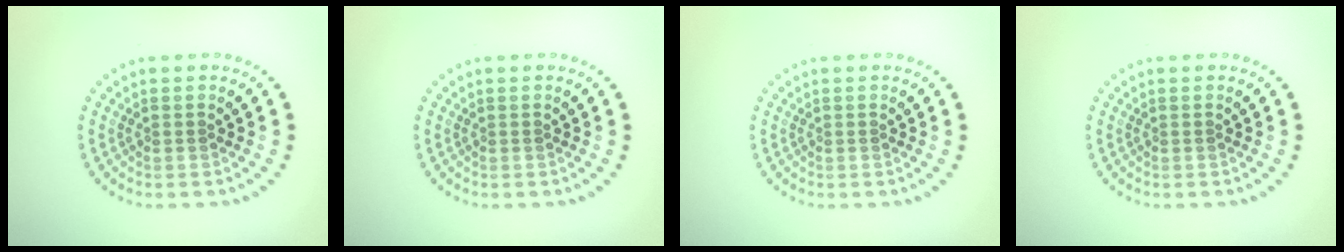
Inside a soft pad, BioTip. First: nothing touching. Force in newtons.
{"total": 0.0}
{"total": 0.0}
{"total": 0.0}